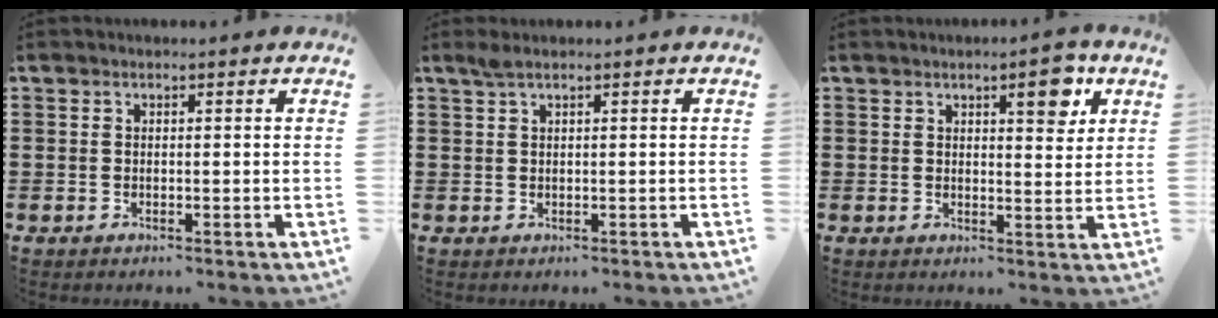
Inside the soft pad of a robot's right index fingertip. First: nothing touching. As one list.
[{"total": 0.9, "force": [0.5, 0.0, 0.7], "torque": [-0.015, 0.002, 0.009]}, {"total": 5.6, "force": [3.2, 1.8, 4.2], "torque": [-0.058, -0.003, 0.048]}]